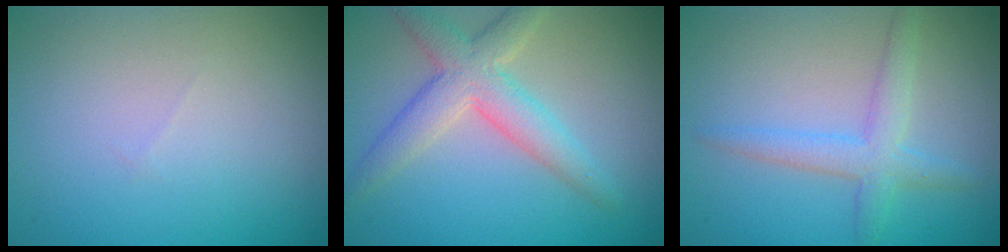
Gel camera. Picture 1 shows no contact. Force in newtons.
{"total": 4.6, "press": 4.6, "slide": 0.4}
{"total": 2.9, "press": 2.9, "slide": 0.1}